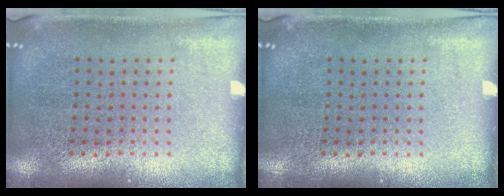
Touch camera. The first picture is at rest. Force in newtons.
{"total": 0.0}